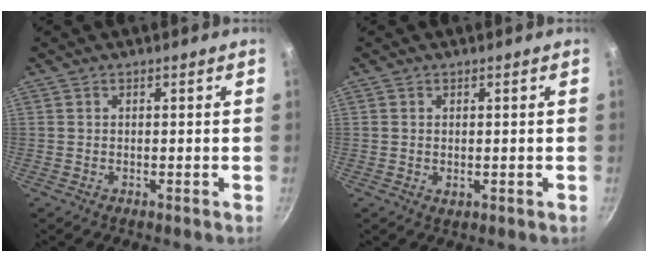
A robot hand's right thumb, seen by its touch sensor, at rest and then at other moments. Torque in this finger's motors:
{"motor_torque": [-0.35, 0.04, 0.10, 0.28, -0.03]}